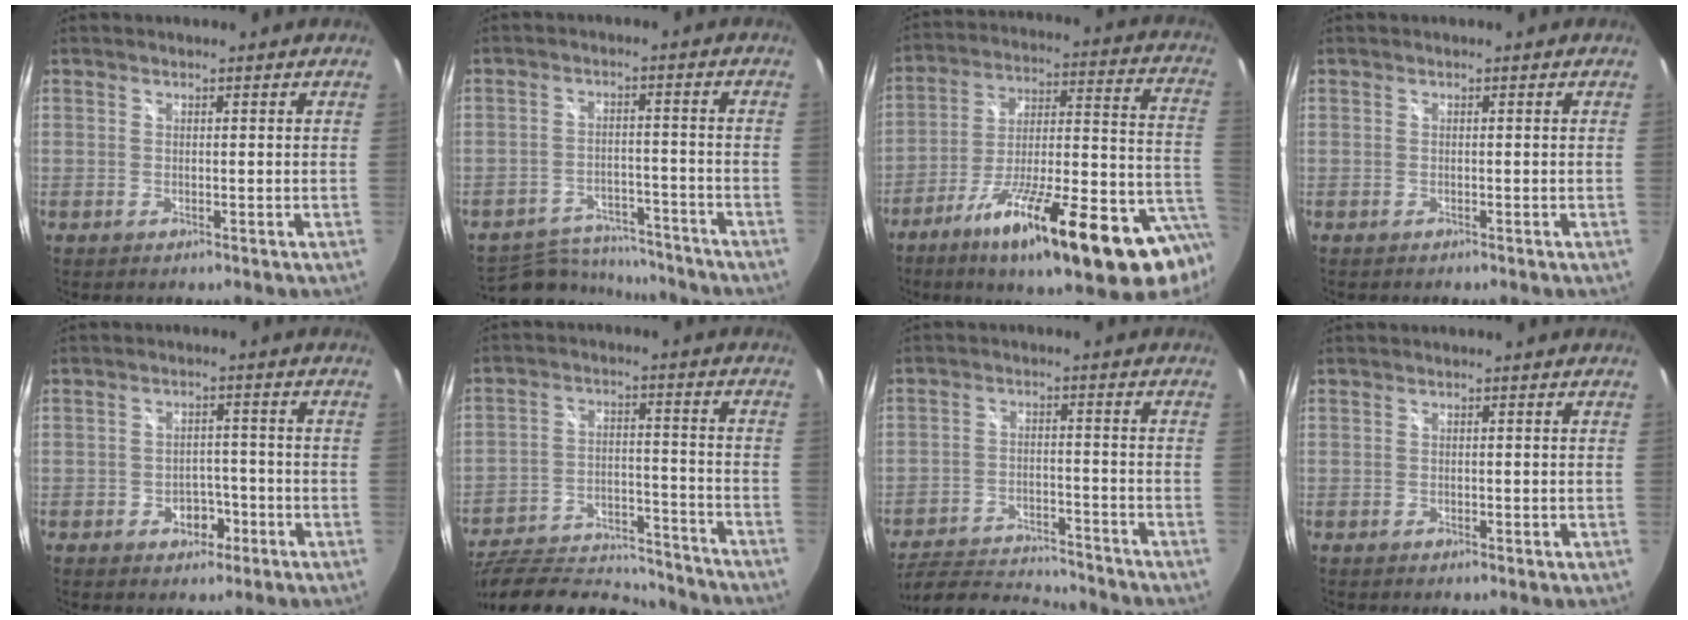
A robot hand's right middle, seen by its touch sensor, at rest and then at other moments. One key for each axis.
{"total": 12.5, "fx": -11.3, "fy": 4.5, "fz": 3.0, "tx": -0.076, "ty": 0.015, "tz": -0.155}
{"total": 27.5, "fx": -14.8, "fy": 5.3, "fz": 22.5, "tx": -0.306, "ty": -0.032, "tz": -0.227}
{"total": 0.0}
{"total": 4.0, "fx": -1.9, "fy": 3.0, "fz": 1.8, "tx": -0.034, "ty": 0.011, "tz": -0.017}
{"total": 23.2, "fx": -20.4, "fy": 6.9, "fz": 8.6, "tx": -0.173, "ty": 0.000, "tz": -0.290}
{"total": 13.1, "fx": -12.0, "fy": 3.0, "fz": 4.4, "tx": -0.107, "ty": -0.006, "tz": -0.190}
{"total": 0.0}